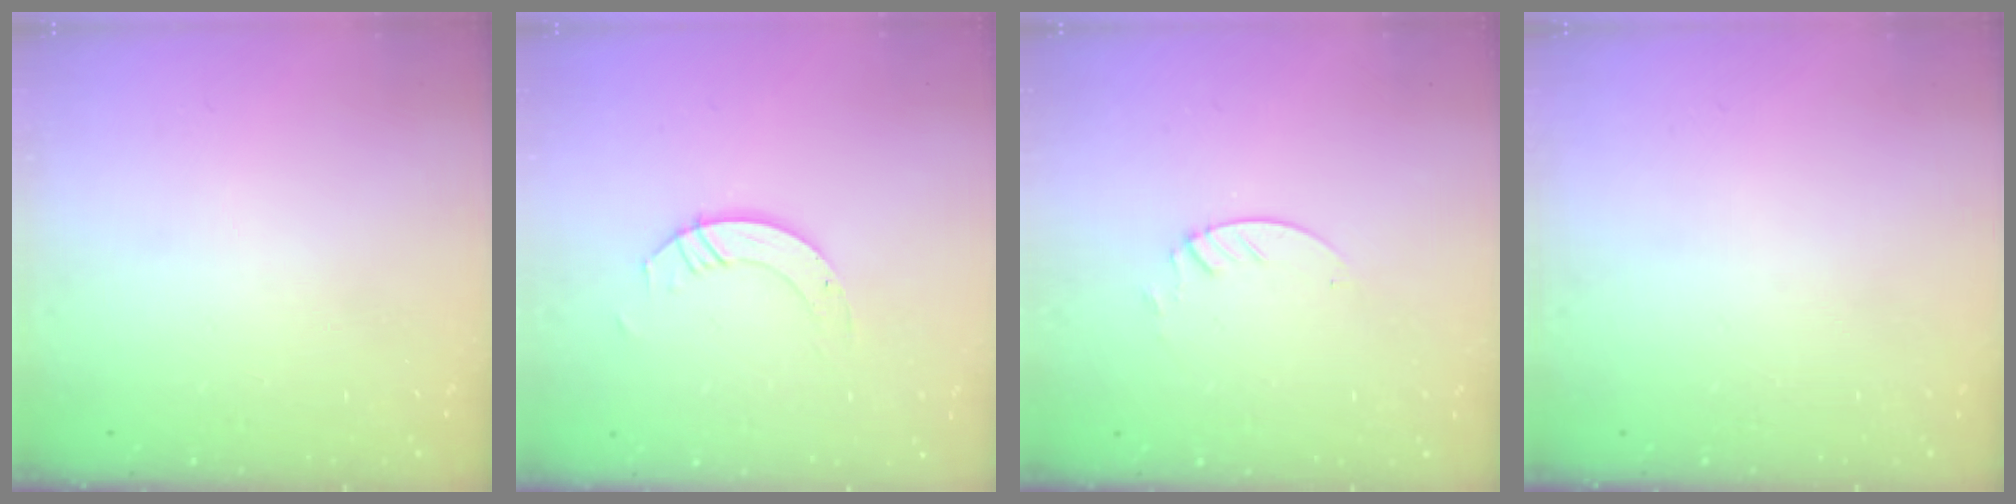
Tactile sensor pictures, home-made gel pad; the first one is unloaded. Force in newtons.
{"total": 4.4, "press": 4.4, "slide": 0.0}
{"total": 1.3, "press": 1.3, "slide": 0.1}
{"total": 0.0}